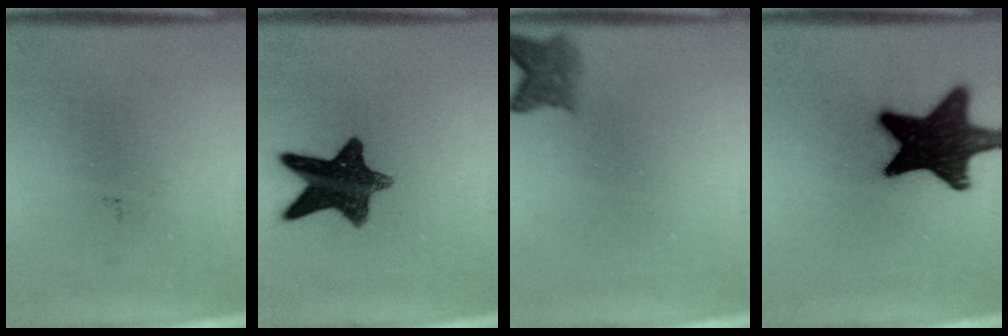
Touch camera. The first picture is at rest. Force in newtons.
{"total": 11.8}
{"total": 2.9}
{"total": 18.9}